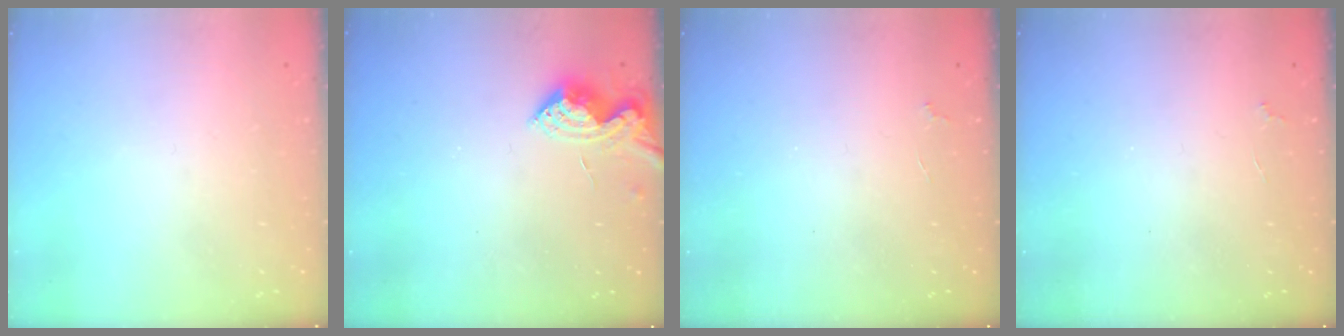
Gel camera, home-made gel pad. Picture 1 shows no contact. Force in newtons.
{"total": 7.3, "press": 7.2, "slide": 0.7}
{"total": 2.1, "press": 2.0, "slide": 0.4}
{"total": 2.1, "press": 2.0, "slide": 0.4}